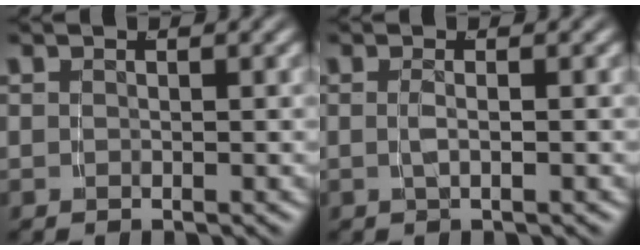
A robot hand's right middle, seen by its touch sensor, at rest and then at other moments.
{"total": 1.2, "force": [-0.4, -0.6, 0.9], "torque": [-0.022, -0.004, -0.003]}